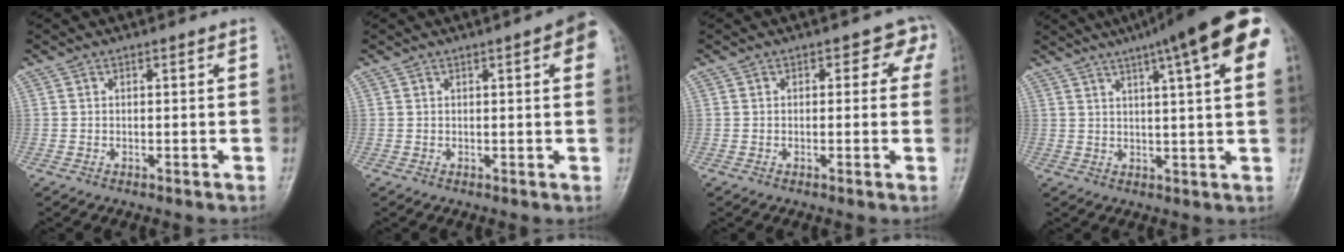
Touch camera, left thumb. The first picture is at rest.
{"total": 4.8, "force": [1.7, 1.1, 4.4], "torque": [-0.043, 0.003, 0.013]}
{"total": 3.5, "force": [1.2, 2.5, 2.1], "torque": [0.020, 0.004, -0.001]}
{"total": 17.7, "force": [9.2, 3.0, 14.7], "torque": [-0.204, 0.009, 0.115]}